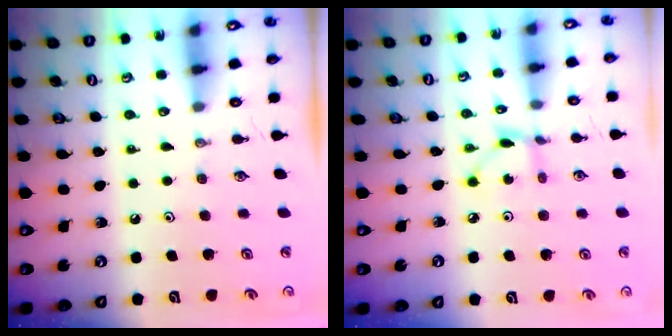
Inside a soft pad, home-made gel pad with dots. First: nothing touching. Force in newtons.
{"total": 2.6, "press": 2.6, "slide": 0.2}